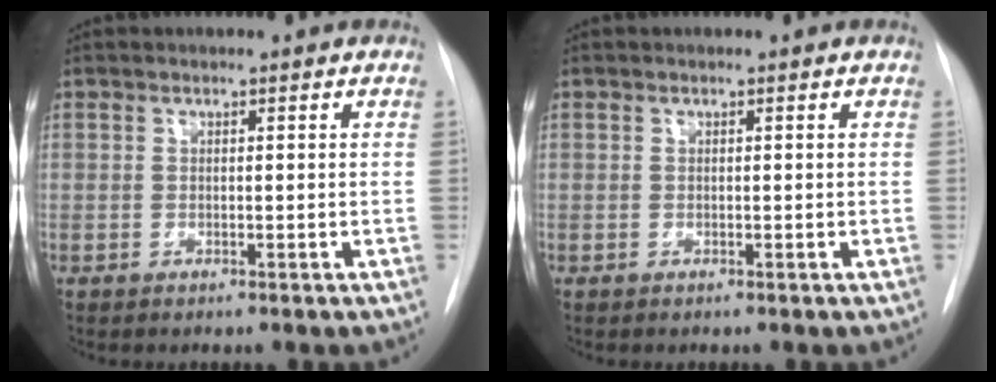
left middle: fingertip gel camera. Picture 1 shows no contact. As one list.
[{"total": 0.0}]